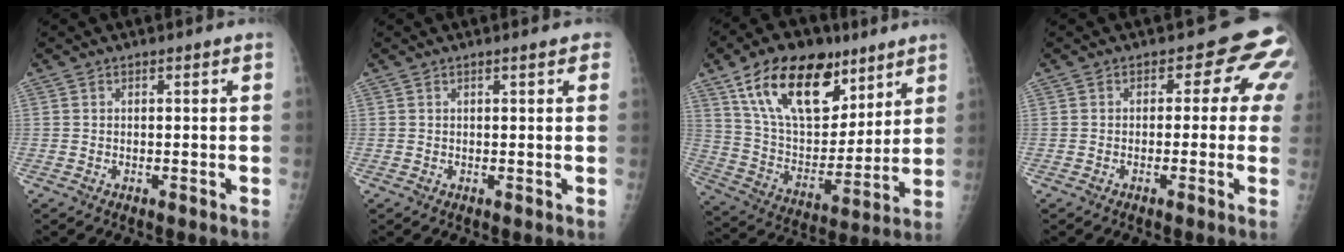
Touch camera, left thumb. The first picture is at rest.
{"total": 1.8, "force": [1.1, 0.6, 1.3], "torque": [-0.012, -0.001, 0.012]}
{"total": 22.9, "force": [13.1, 12.8, 13.8], "torque": [-0.193, -0.041, 0.233]}
{"total": 5.4, "force": [1.3, 4.2, 3.2], "torque": [0.003, 0.006, -0.007]}